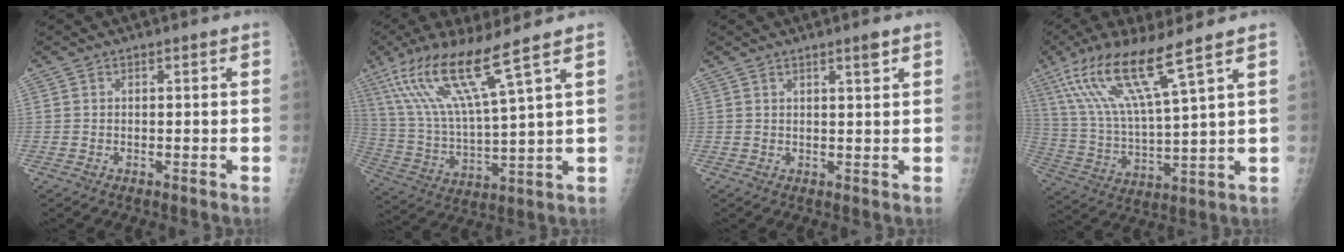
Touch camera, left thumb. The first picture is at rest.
{"total": 16.3, "force": [9.5, 1.3, 13.2], "torque": [-0.269, -0.039, 0.188]}
{"total": 2.0, "force": [1.3, 0.1, 1.5], "torque": [-0.023, -0.009, 0.023]}
{"total": 15.8, "force": [9.3, 1.8, 12.6], "torque": [-0.260, -0.036, 0.185]}